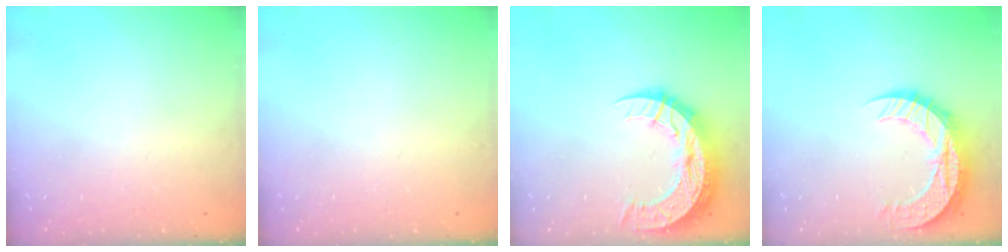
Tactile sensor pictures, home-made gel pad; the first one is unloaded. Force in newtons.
{"total": 0.0}
{"total": 15.4, "press": 15.3, "slide": 1.1}
{"total": 12.8, "press": 12.8, "slide": 0.9}